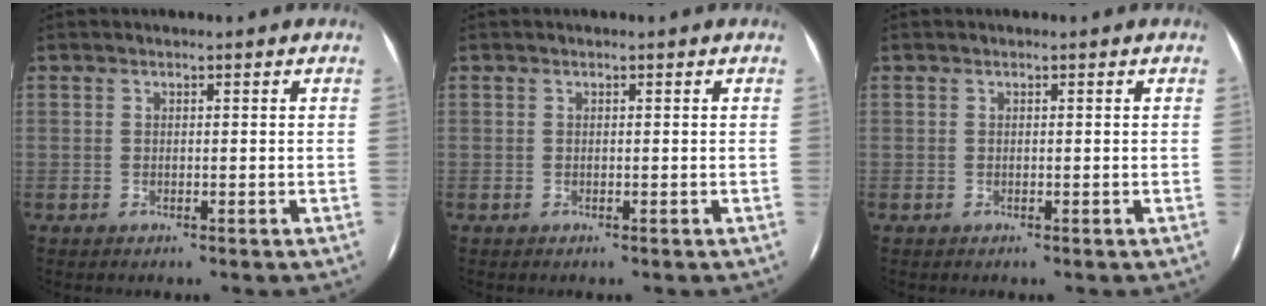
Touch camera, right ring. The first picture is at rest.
{"total": 0.0}
{"total": 0.0}